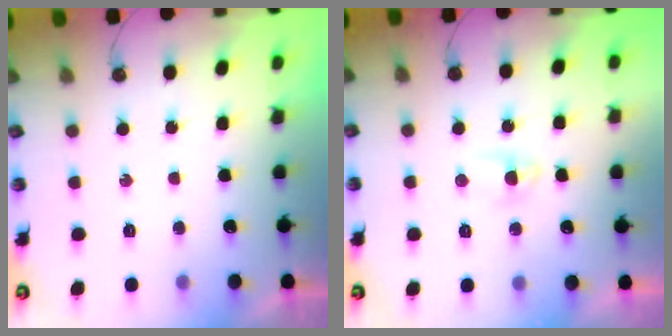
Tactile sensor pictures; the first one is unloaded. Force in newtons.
{"total": 3.7, "press": 3.7, "slide": 0.6}